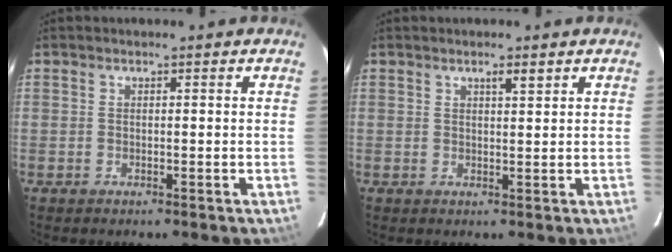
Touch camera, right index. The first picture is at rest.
{"total": 1.7, "force": [1.2, 0.3, 1.2], "torque": [-0.019, 0.004, 0.019]}